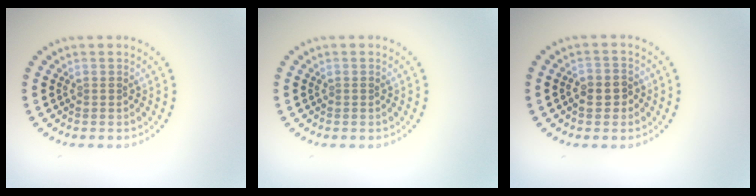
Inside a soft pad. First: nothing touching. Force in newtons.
{"total": 0.0}
{"total": 2.2, "press": 2.1, "slide": 0.6}